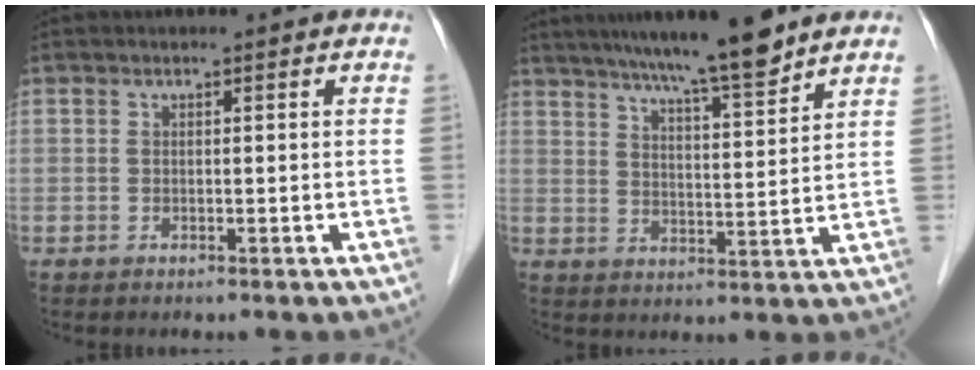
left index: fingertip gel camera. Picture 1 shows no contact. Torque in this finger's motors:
{"motor_torque": [0.35, -0.41, 0.28, 0.07]}